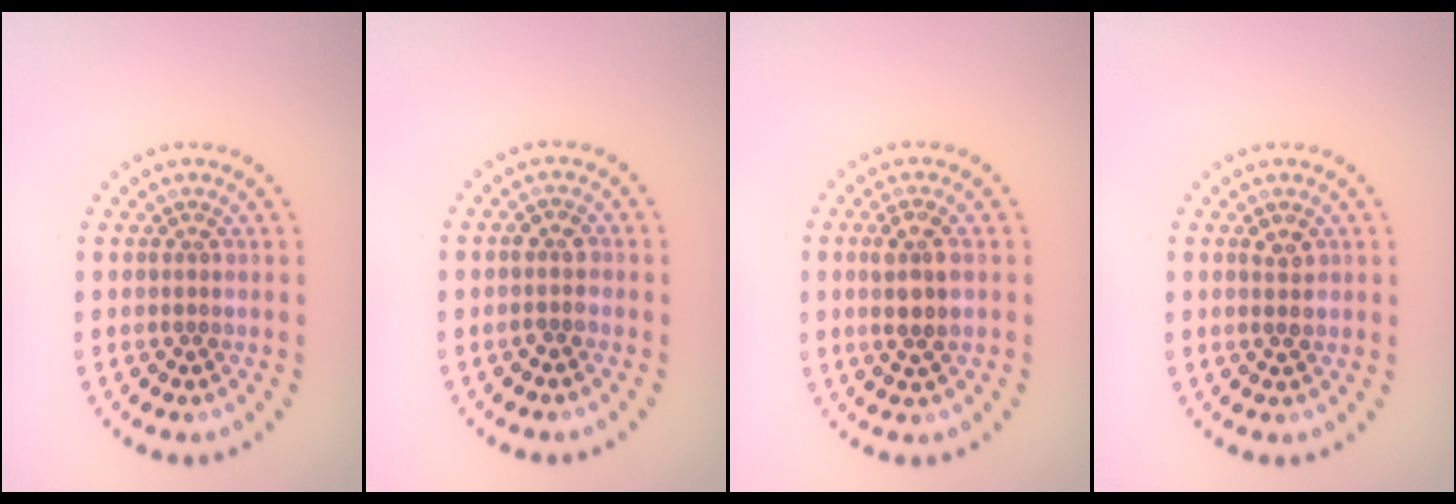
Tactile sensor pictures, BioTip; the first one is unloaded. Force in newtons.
{"total": 1.4, "press": 1.3, "slide": 0.5}
{"total": 2.8, "press": 2.6, "slide": 1.1}
{"total": 1.5, "press": 1.5, "slide": 0.2}